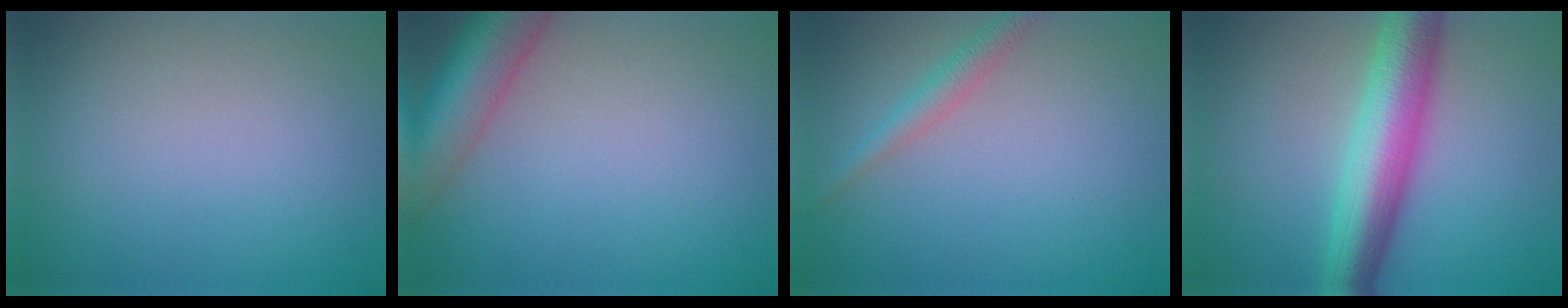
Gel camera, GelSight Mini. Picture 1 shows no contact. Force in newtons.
{"total": 8.1, "press": 8.1, "slide": 0.4}
{"total": 2.0, "press": 2.0, "slide": 0.0}
{"total": 7.9, "press": 7.9, "slide": 0.1}